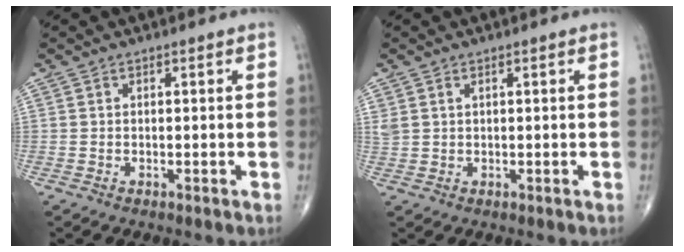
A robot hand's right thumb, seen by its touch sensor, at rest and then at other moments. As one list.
[{"total": 1.9, "force": [1.0, 1.2, 1.1], "torque": [-0.025, 0.007, 0.028]}]